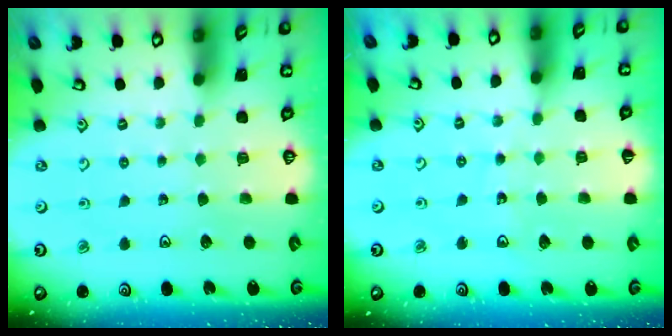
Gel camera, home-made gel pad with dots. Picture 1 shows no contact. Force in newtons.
{"total": 6.2, "press": 5.8, "slide": 2.2}